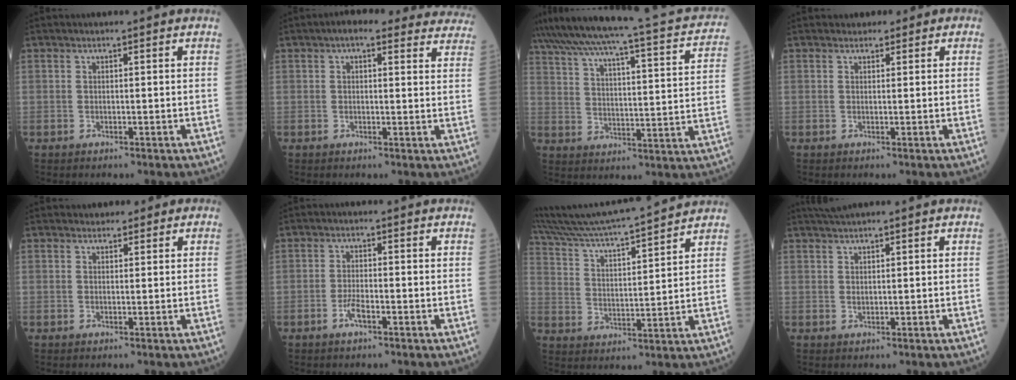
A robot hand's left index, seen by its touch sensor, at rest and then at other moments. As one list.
[{"total": 13.1, "force": [11.4, 4.1, 5.0], "torque": [-0.024, 0.023, 0.109]}, {"total": 25.1, "force": [21.5, 2.6, 12.6], "torque": [-0.200, -0.006, 0.274]}, {"total": 1.5, "force": [0.9, 1.2, 0.3], "torque": [0.003, 0.000, 0.005]}, {"total": 2.0, "force": [1.5, 1.3, 0.4], "torque": [-0.001, 0.008, 0.016]}, {"total": 2.3, "force": [-1.3, 0.4, 1.9], "torque": [-0.042, -0.001, -0.027]}, {"total": 17.4, "force": [16.2, -0.3, 6.2], "torque": [-0.129, 0.004, 0.259]}, {"total": 2.3, "force": [2.1, 0.0, 1.0], "torque": [-0.020, 0.009, 0.042]}]